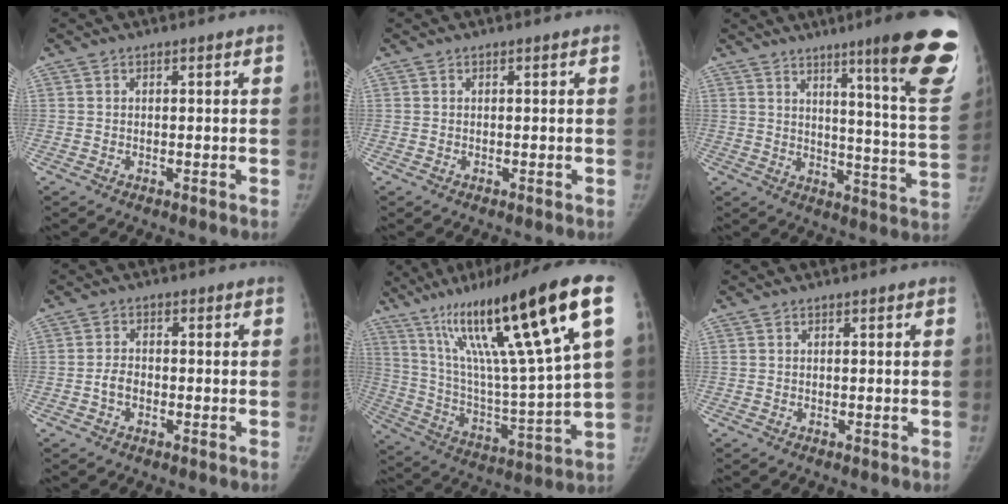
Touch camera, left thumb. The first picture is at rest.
{"total": 0.0}
{"total": 20.7, "force": [12.5, 1.3, 16.4], "torque": [-0.190, -0.080, 0.167]}
{"total": 2.8, "force": [-1.2, 2.0, 1.6], "torque": [-0.021, 0.012, -0.024]}
{"total": 27.4, "force": [13.2, 3.5, 23.8], "torque": [-0.402, -0.024, 0.223]}
{"total": 0.0}